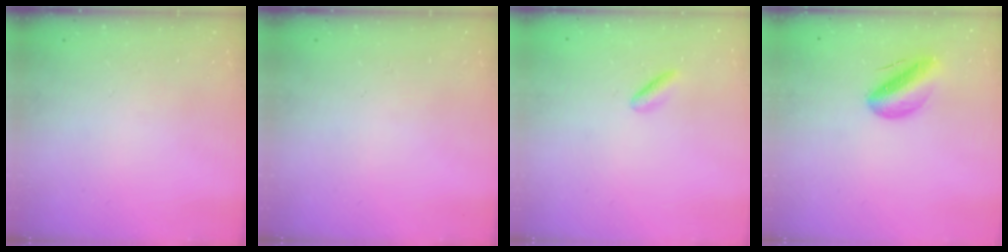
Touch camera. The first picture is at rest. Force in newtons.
{"total": 0.0}
{"total": 1.2, "press": 1.0, "slide": 0.6}
{"total": 9.2, "press": 8.7, "slide": 2.9}